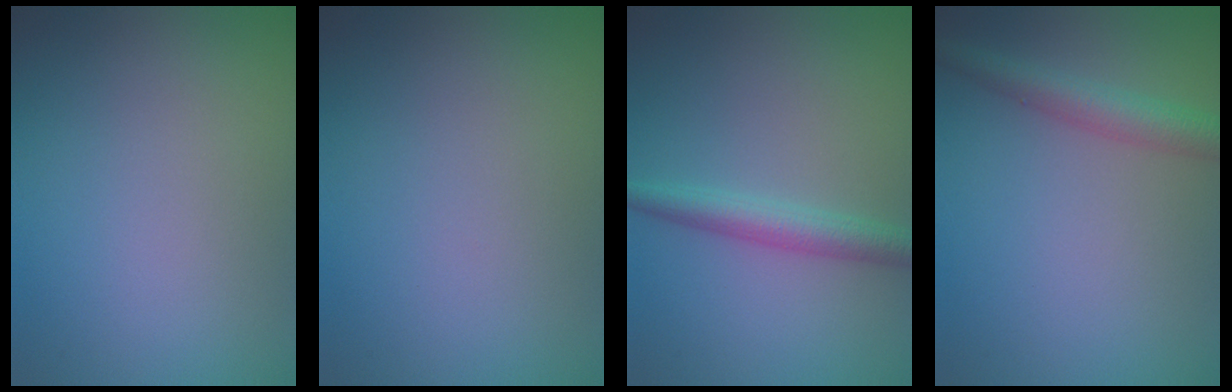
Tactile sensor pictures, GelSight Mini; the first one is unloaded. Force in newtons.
{"total": 0.0}
{"total": 2.9, "press": 2.9, "slide": 0.1}
{"total": 3.2, "press": 3.1, "slide": 0.2}